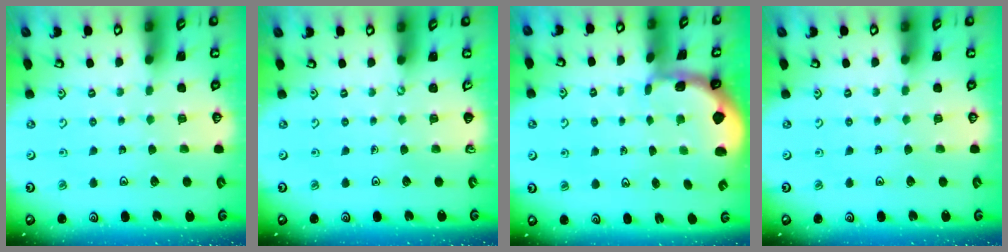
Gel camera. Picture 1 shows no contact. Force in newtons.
{"total": 0.0}
{"total": 0.8, "press": 0.8, "slide": 0.2}
{"total": 0.0}